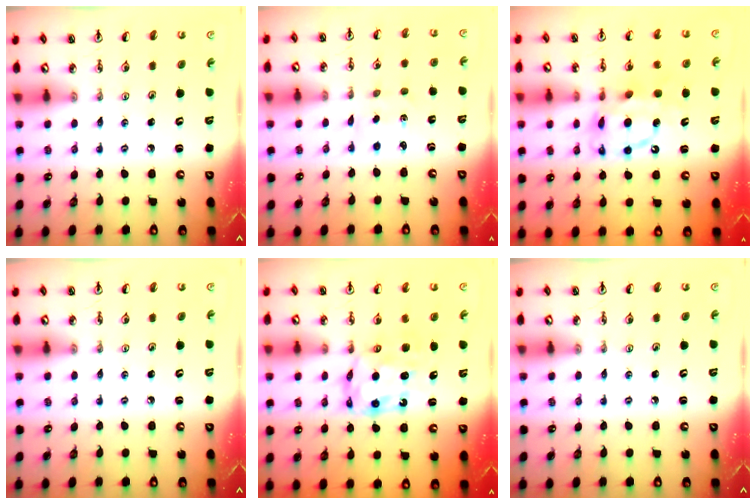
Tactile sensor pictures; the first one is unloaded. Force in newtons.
{"total": 1.4, "press": 1.3, "slide": 0.4}
{"total": 13.6, "press": 13.5, "slide": 1.2}
{"total": 0.0}
{"total": 7.7, "press": 7.7, "slide": 0.8}
{"total": 0.0}